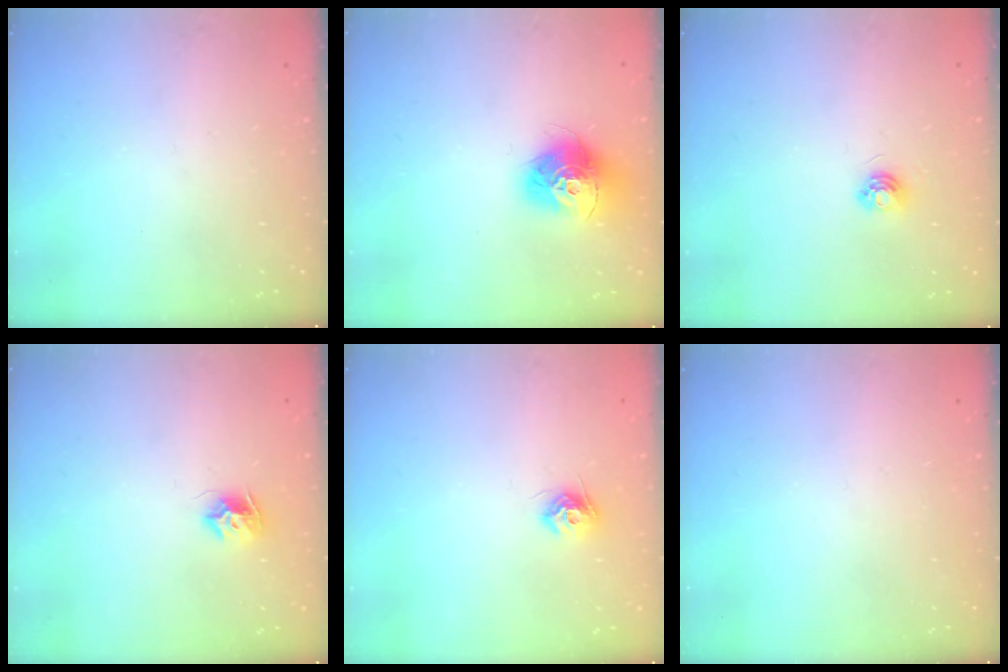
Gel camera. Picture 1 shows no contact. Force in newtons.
{"total": 14.1, "press": 14.1, "slide": 1.3}
{"total": 4.7, "press": 4.7, "slide": 0.5}
{"total": 7.5, "press": 7.5, "slide": 0.1}
{"total": 8.1, "press": 8.1, "slide": 0.2}
{"total": 0.0}